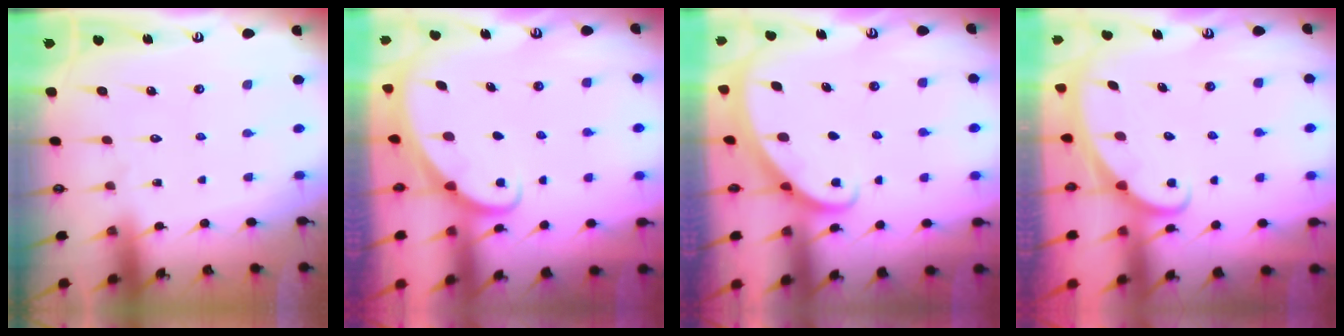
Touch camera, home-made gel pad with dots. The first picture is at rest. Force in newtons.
{"total": 1.6, "press": 1.6, "slide": 0.0}
{"total": 1.9, "press": 1.9, "slide": 0.0}
{"total": 2.1, "press": 2.1, "slide": 0.1}